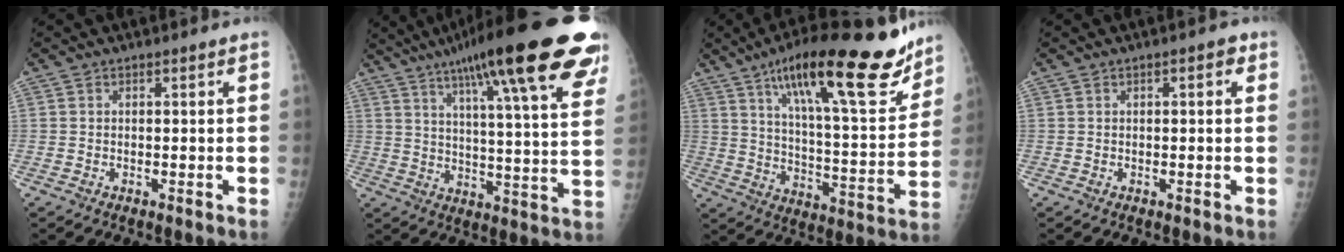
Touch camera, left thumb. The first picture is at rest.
{"total": 29.0, "force": [17.8, 4.9, 22.3], "torque": [-0.297, -0.031, 0.247]}
{"total": 26.3, "force": [16.9, 6.6, 19.1], "torque": [-0.260, -0.057, 0.266]}
{"total": 1.9, "force": [0.7, 0.8, 1.6], "torque": [-0.018, 0.003, 0.005]}